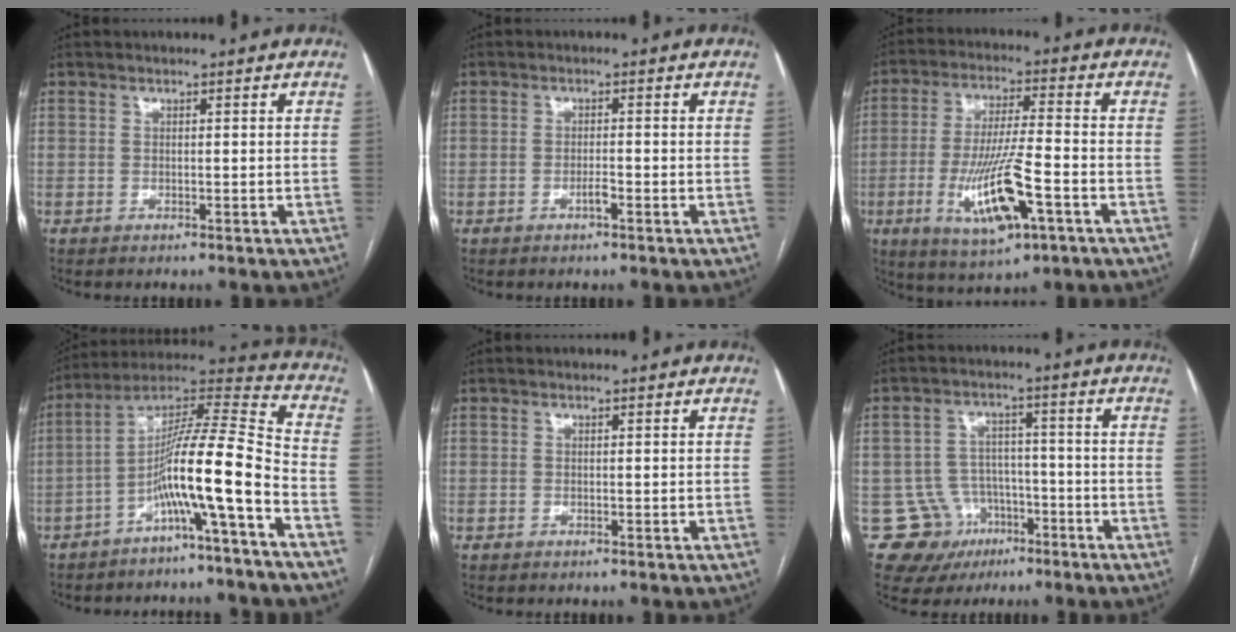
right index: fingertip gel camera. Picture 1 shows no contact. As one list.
[{"total": 1.5, "force": [-0.8, 0.1, 1.2], "torque": [-0.023, 0.000, -0.015]}, {"total": 12.8, "force": [-4.5, 2.0, 11.8], "torque": [-0.229, -0.015, -0.074]}, {"total": 13.5, "force": [-5.9, -0.6, 12.2], "torque": [-0.212, 0.019, -0.111]}, {"total": 0.0}, {"total": 9.8, "force": [-4.6, 8.6, 1.2], "torque": [-0.017, 0.030, -0.057]}]